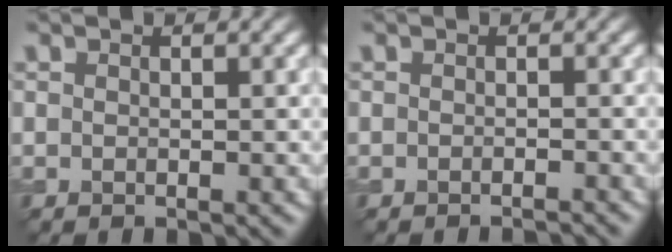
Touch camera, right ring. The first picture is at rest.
{"total": 1.2, "force": [-1.1, 0.2, 0.6], "torque": [-0.002, -0.001, -0.019]}